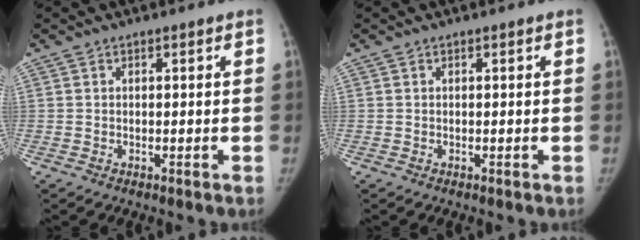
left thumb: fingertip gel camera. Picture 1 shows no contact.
{"total": 0.0}